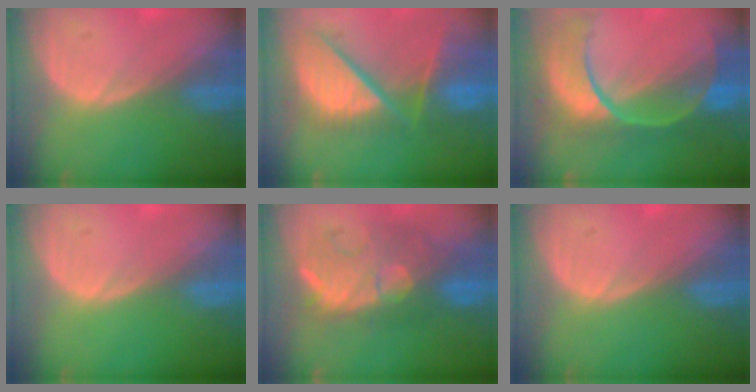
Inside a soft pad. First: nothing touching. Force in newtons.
{"total": 12.4, "press": 10.2, "slide": 7.0}
{"total": 12.3, "press": 9.9, "slide": 7.3}
{"total": 0.0}
{"total": 9.8, "press": 9.5, "slide": 2.7}
{"total": 0.0}